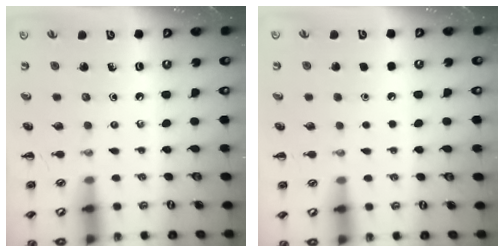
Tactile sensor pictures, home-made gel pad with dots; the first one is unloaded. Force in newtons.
{"total": 1.6, "press": 1.5, "slide": 0.1}